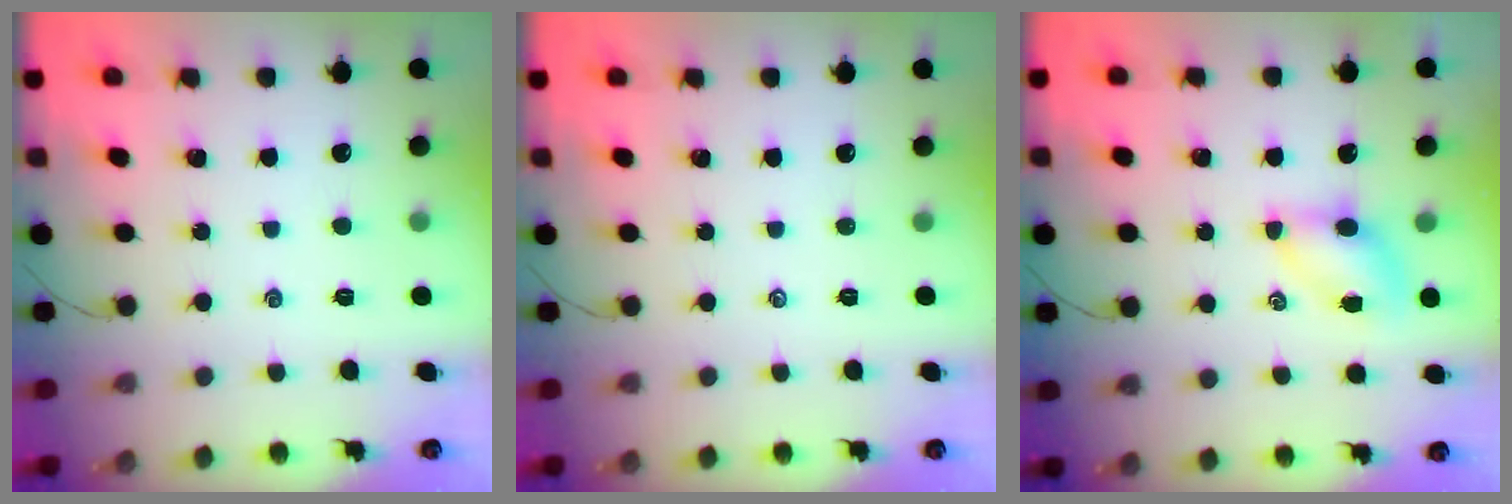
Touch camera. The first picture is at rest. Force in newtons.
{"total": 0.0}
{"total": 5.5, "press": 5.4, "slide": 0.7}